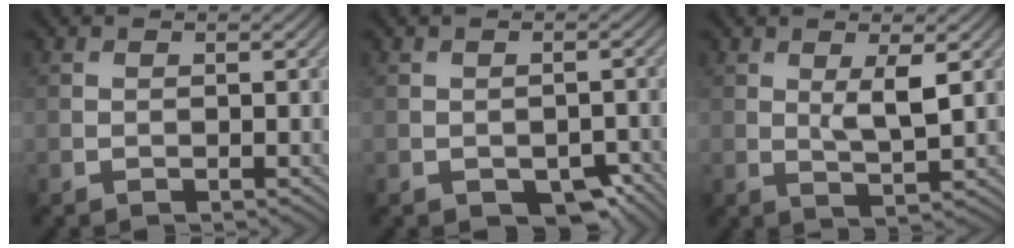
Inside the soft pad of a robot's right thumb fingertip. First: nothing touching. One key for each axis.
{"total": 4.2, "fx": -2.4, "fy": 2.4, "fz": 2.5, "tx": -0.029, "ty": -0.011, "tz": -0.028}
{"total": 3.7, "fx": 0.9, "fy": 0.7, "fz": 3.5, "tx": -0.073, "ty": -0.004, "tz": 0.019}